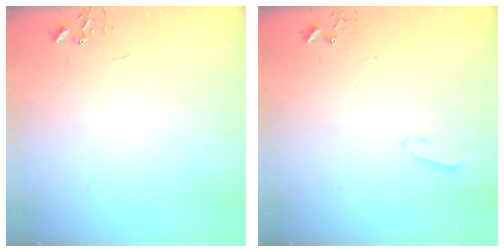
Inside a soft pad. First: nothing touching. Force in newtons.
{"total": 3.3, "press": 3.2, "slide": 0.5}